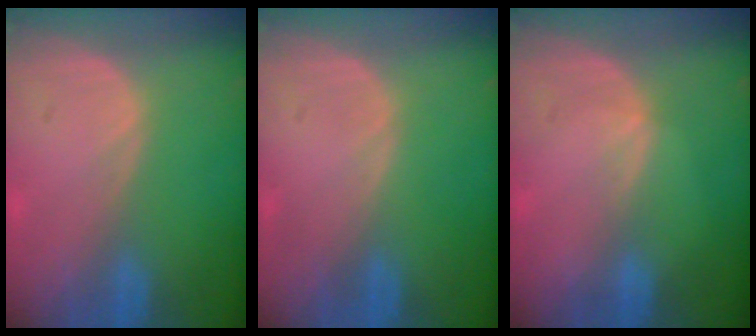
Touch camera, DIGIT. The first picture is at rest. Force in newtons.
{"total": 0.0}
{"total": 1.2, "press": 0.7, "slide": 0.9}